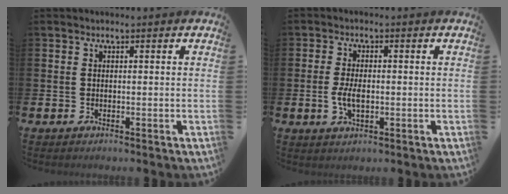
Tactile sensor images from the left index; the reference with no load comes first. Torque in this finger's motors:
{"motor_torque": [1.00, 0.34, 0.14, 0.14]}